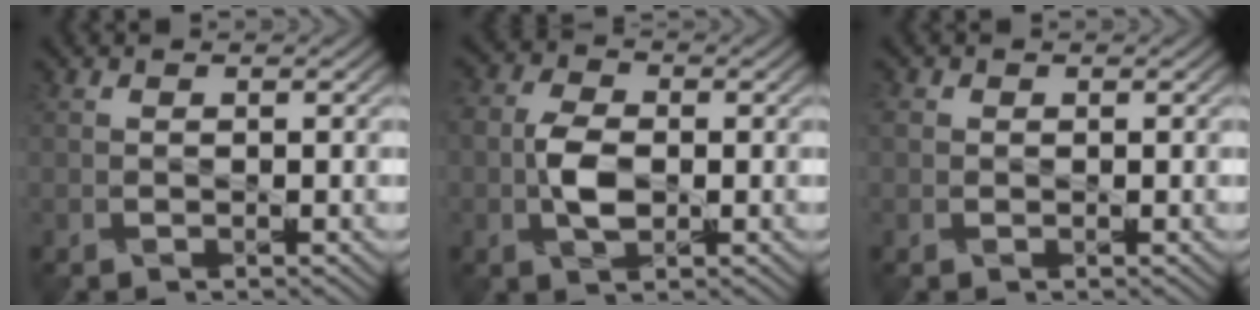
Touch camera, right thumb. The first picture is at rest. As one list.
[{"total": 4.7, "force": [-0.7, 2.8, 3.7], "torque": [-0.084, 0.003, -0.021]}, {"total": 1.1, "force": [0.1, 1.0, 0.3], "torque": [-0.007, 0.001, 0.001]}]